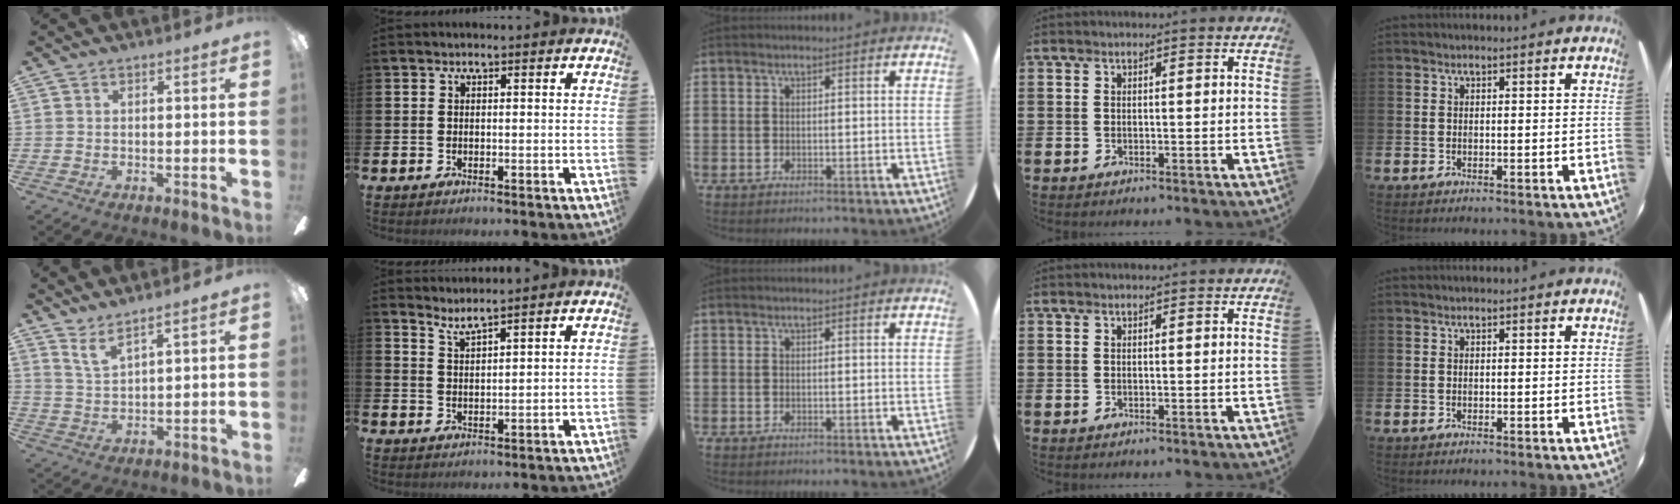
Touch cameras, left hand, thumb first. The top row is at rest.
{"thumb": {"total": 5.2, "force": [4.3, 0.4, 2.8], "torque": [-0.065, -0.020, 0.076]}, "index": {"total": 2.8, "force": [2.7, -0.5, 0.2], "torque": [-0.017, -0.013, 0.051]}}